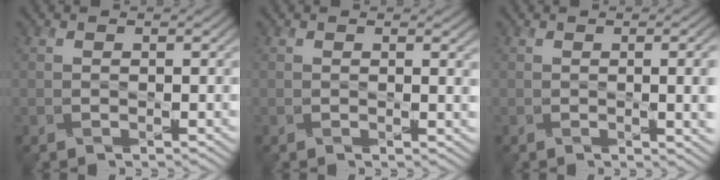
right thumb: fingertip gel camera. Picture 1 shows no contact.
{"total": 1.6, "force": [0.4, 0.2, 1.5], "torque": [-0.026, -0.001, 0.005]}
{"total": 6.6, "force": [-0.5, 2.2, 6.2], "torque": [-0.060, 0.000, -0.001]}